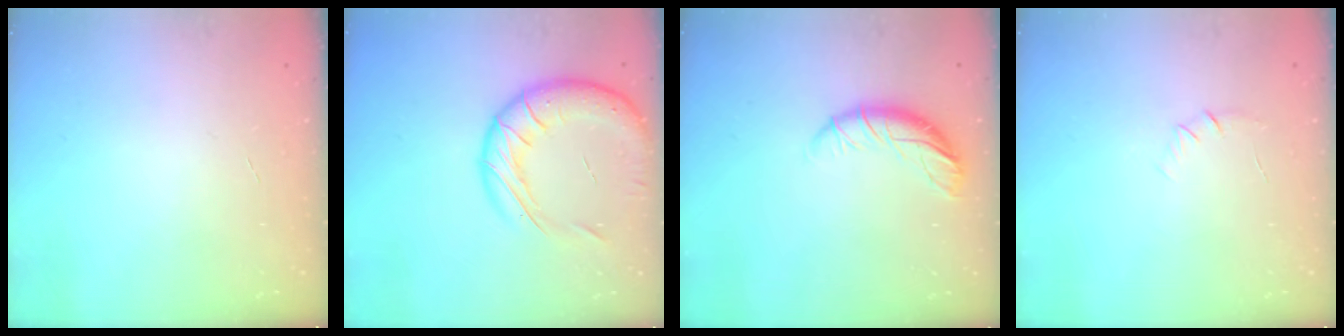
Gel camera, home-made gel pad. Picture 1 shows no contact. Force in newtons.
{"total": 19.8, "press": 19.6, "slide": 3.1}
{"total": 9.8, "press": 9.7, "slide": 1.1}
{"total": 4.1, "press": 3.9, "slide": 1.1}